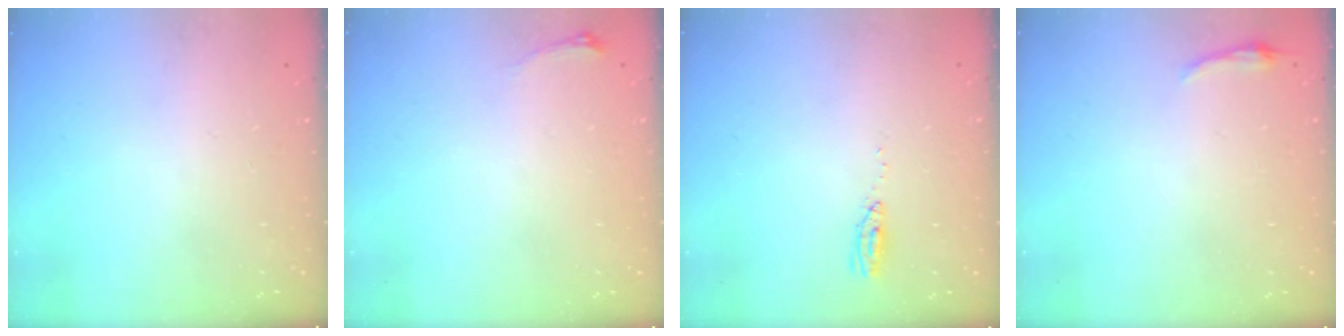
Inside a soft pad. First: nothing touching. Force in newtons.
{"total": 3.3, "press": 3.2, "slide": 1.0}
{"total": 3.6, "press": 3.4, "slide": 1.2}
{"total": 4.7, "press": 4.6, "slide": 0.9}